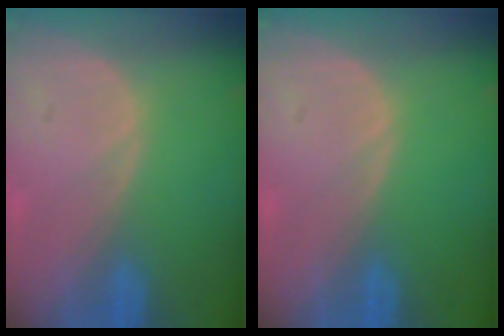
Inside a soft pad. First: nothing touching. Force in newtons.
{"total": 0.0}